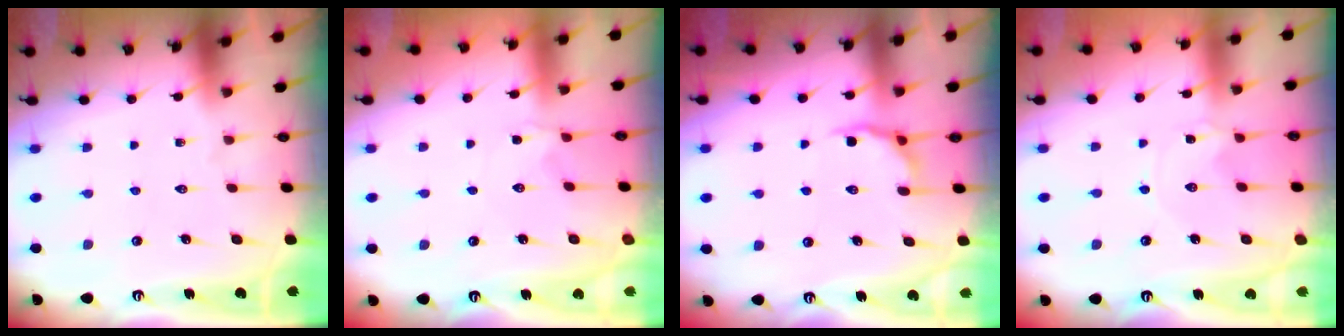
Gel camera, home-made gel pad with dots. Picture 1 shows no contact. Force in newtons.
{"total": 1.4, "press": 1.4, "slide": 0.3}
{"total": 3.6, "press": 2.9, "slide": 2.2}
{"total": 1.5, "press": 1.4, "slide": 0.2}